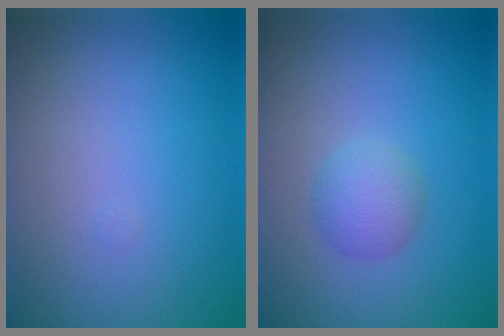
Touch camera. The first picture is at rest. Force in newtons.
{"total": 2.2, "press": 2.2, "slide": 0.1}